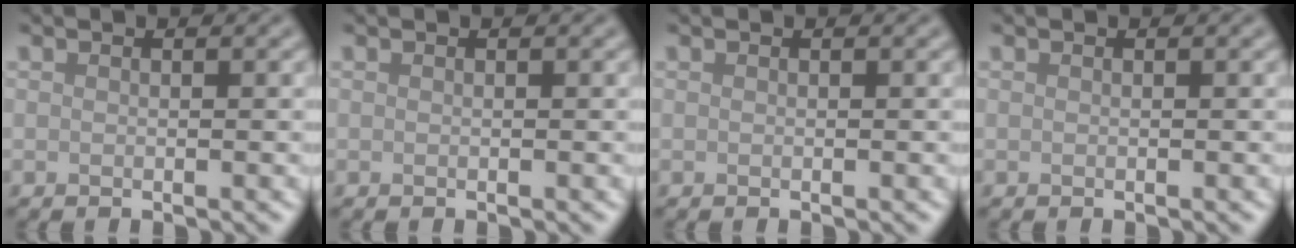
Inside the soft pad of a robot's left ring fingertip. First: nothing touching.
{"total": 0.0}
{"total": 0.0}
{"total": 0.0}